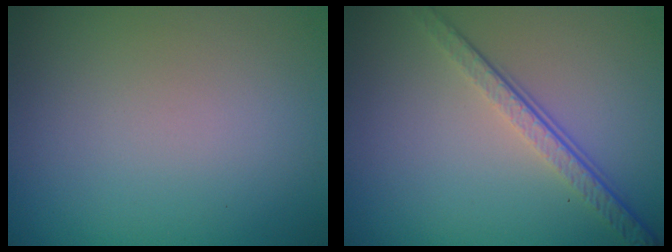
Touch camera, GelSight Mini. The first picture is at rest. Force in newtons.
{"total": 4.0, "press": 2.8, "slide": 2.8}